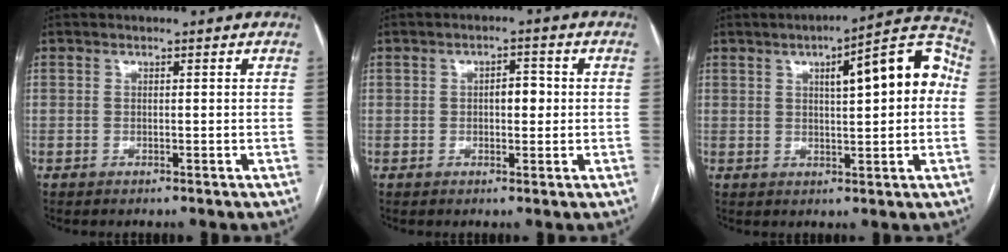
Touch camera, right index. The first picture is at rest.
{"total": 3.1, "force": [0.2, 1.6, 2.6], "torque": [-0.038, 0.011, 0.004]}
{"total": 12.6, "force": [2.6, 2.9, 12.0], "torque": [-0.153, 0.038, 0.031]}